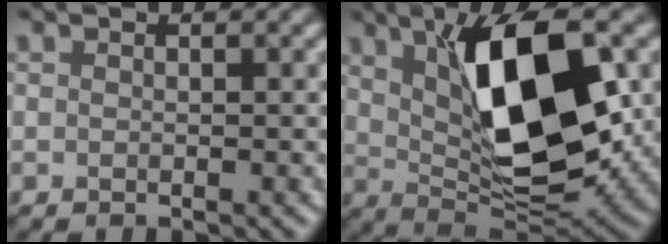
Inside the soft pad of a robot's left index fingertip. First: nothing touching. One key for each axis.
{"total": 11.3, "fx": 2.7, "fy": 4.9, "fz": 9.8, "tx": -0.167, "ty": -0.003, "tz": 0.049}